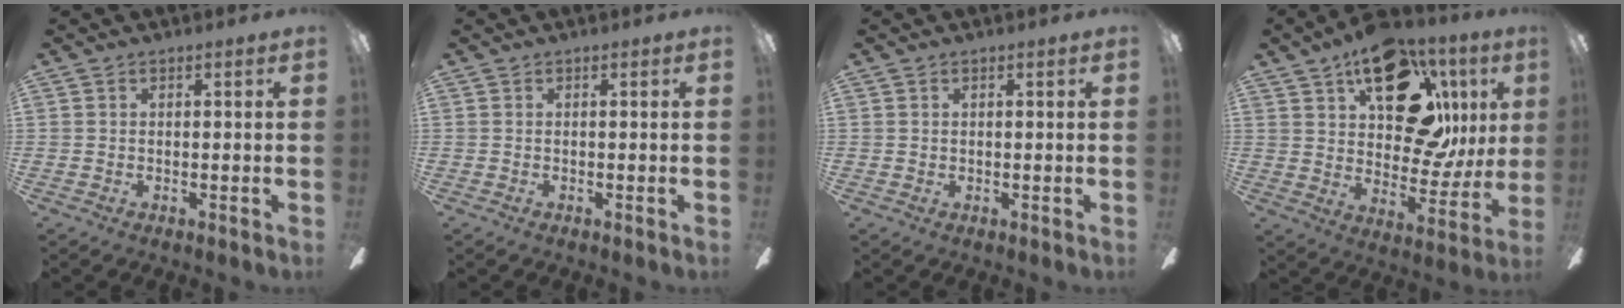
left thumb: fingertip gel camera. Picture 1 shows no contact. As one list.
[{"total": 0.0}, {"total": 0.7, "force": [0.4, 0.5, 0.3], "torque": [-0.007, 0.003, 0.007]}, {"total": 24.7, "force": [12.6, 13.9, 16.0], "torque": [-0.217, -0.059, 0.218]}]